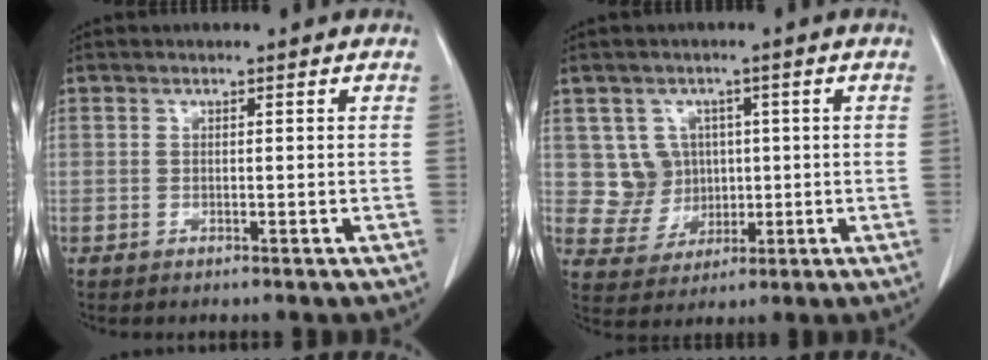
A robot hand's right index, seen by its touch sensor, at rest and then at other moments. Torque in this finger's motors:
{"motor_torque": [-0.10, 0.05, 0.00, -0.02]}